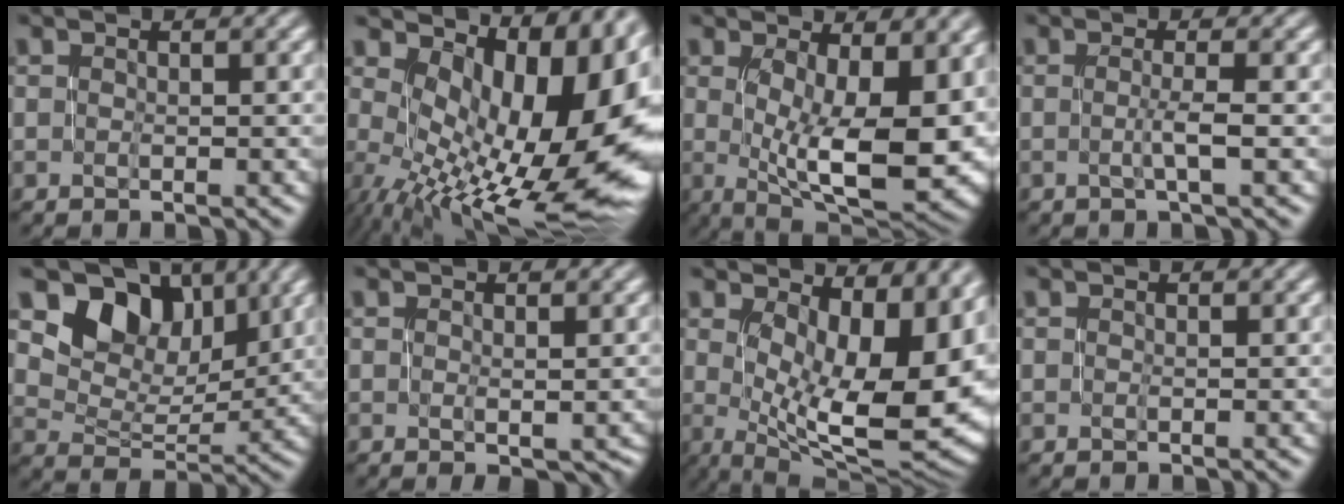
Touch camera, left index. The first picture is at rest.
{"total": 15.3, "force": [1.1, 7.8, 13.1], "torque": [-0.166, -0.014, 0.033]}
{"total": 12.8, "force": [-0.5, 5.2, 11.7], "torque": [-0.161, -0.013, 0.008]}
{"total": 1.8, "force": [-0.2, 0.3, 1.7], "torque": [-0.030, 0.004, -0.009]}
{"total": 7.2, "force": [5.0, 4.4, 2.7], "torque": [-0.040, -0.003, 0.078]}
{"total": 1.9, "force": [-0.1, 0.9, 1.7], "torque": [-0.012, 0.006, 0.006]}
{"total": 13.6, "force": [1.0, 6.3, 12.0], "torque": [-0.148, -0.019, 0.040]}
{"total": 0.0}